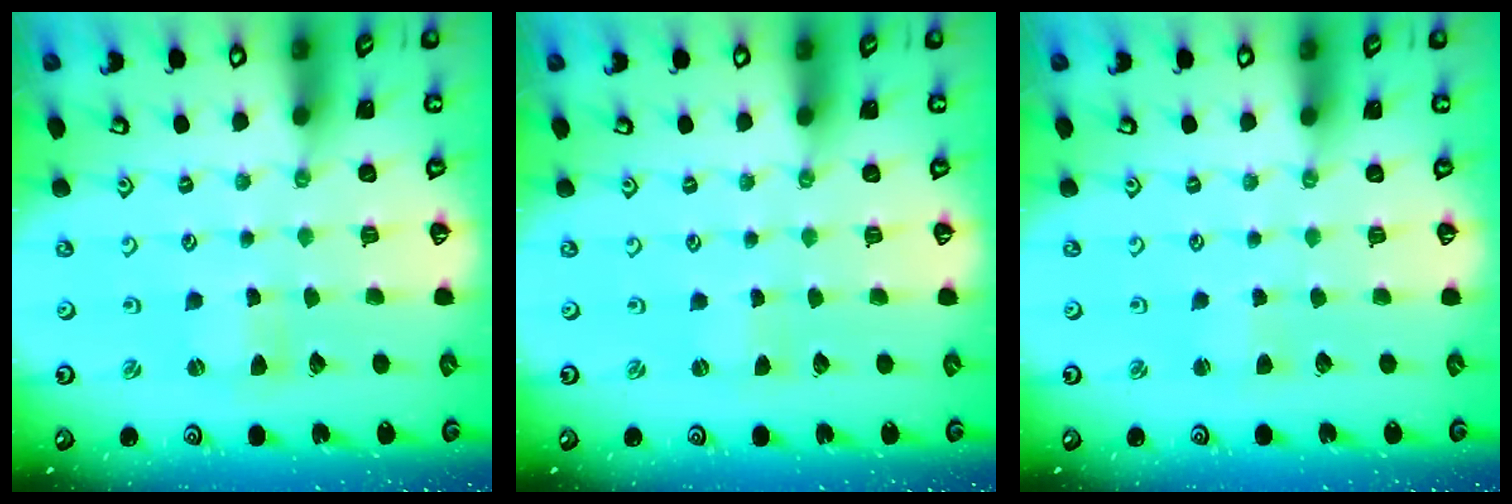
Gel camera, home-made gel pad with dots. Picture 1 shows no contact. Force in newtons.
{"total": 0.0}
{"total": 2.1, "press": 2.1, "slide": 0.3}